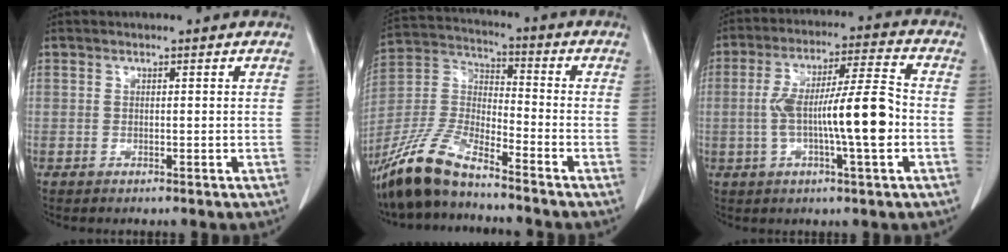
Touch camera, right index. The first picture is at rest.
{"total": 12.1, "force": [-9.9, 2.1, 6.6], "torque": [-0.151, -0.006, -0.197]}
{"total": 12.6, "force": [-2.0, 0.9, 12.4], "torque": [-0.220, 0.013, -0.034]}